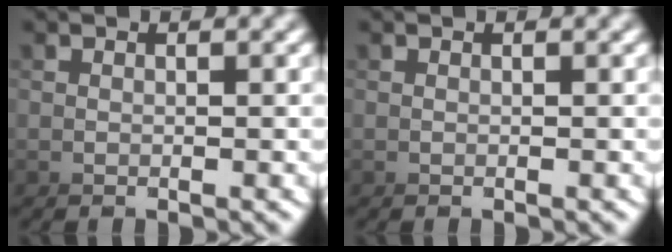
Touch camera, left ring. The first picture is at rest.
{"total": 0.0}